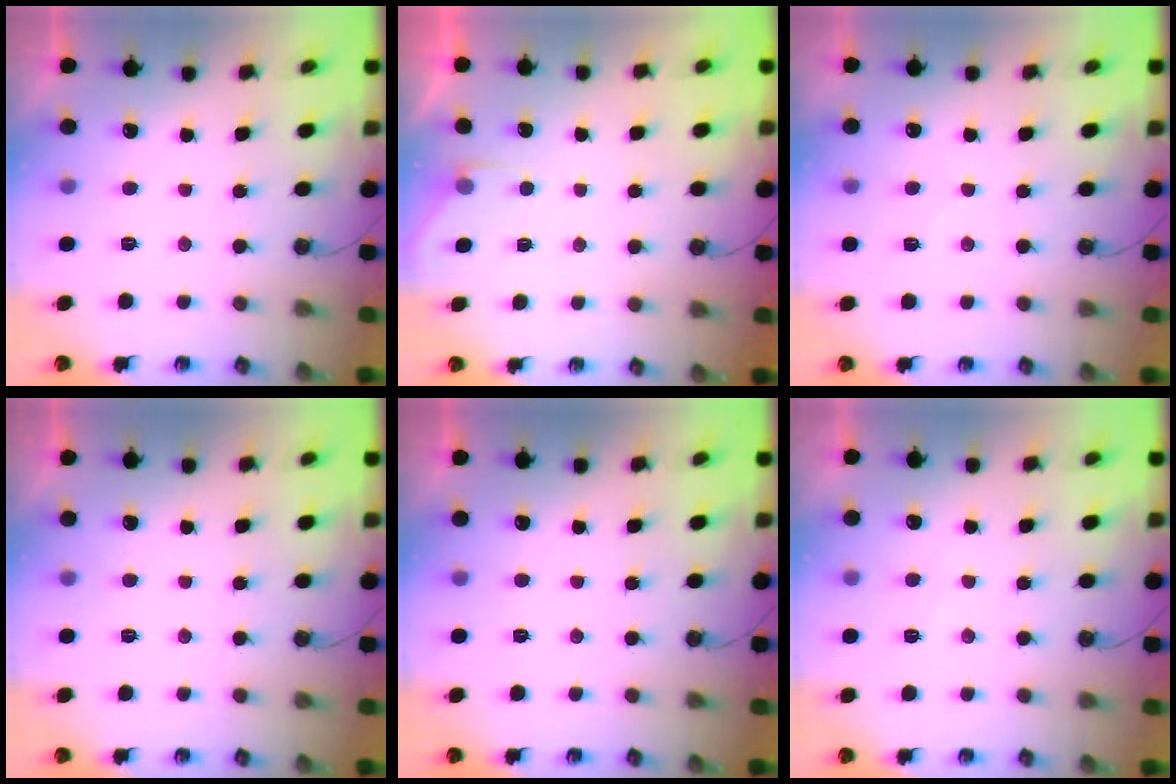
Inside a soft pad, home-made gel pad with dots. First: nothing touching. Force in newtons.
{"total": 1.9, "press": 1.9, "slide": 0.3}
{"total": 3.4, "press": 3.4, "slide": 0.5}
{"total": 0.0}
{"total": 0.0}
{"total": 4.7, "press": 4.6, "slide": 0.6}